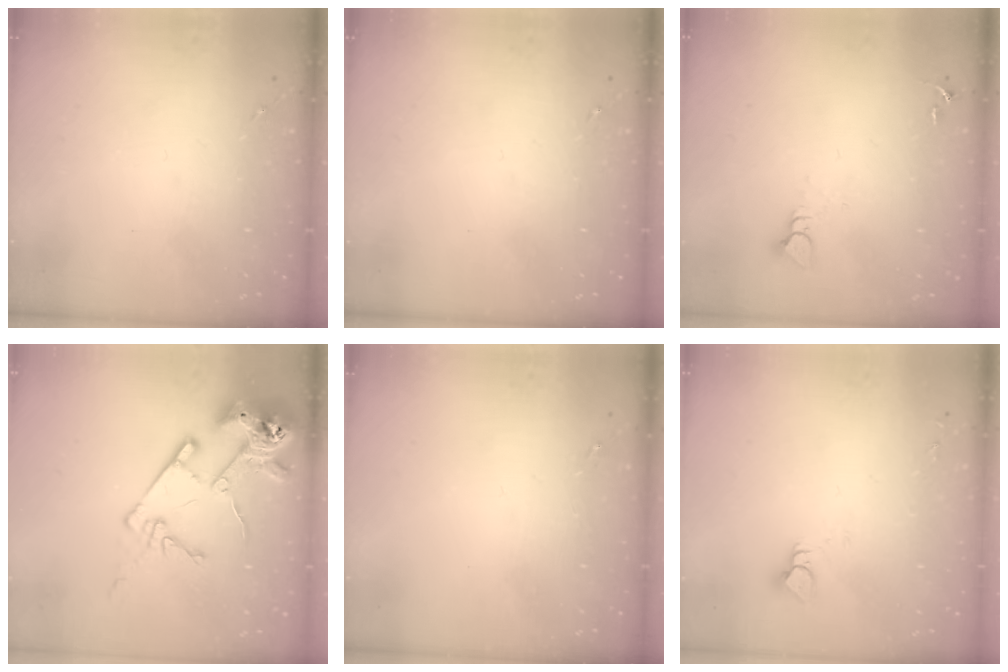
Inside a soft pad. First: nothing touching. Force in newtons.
{"total": 0.0}
{"total": 3.9, "press": 3.8, "slide": 0.5}
{"total": 16.9, "press": 16.8, "slide": 1.8}
{"total": 0.0}
{"total": 4.0, "press": 4.0, "slide": 0.3}